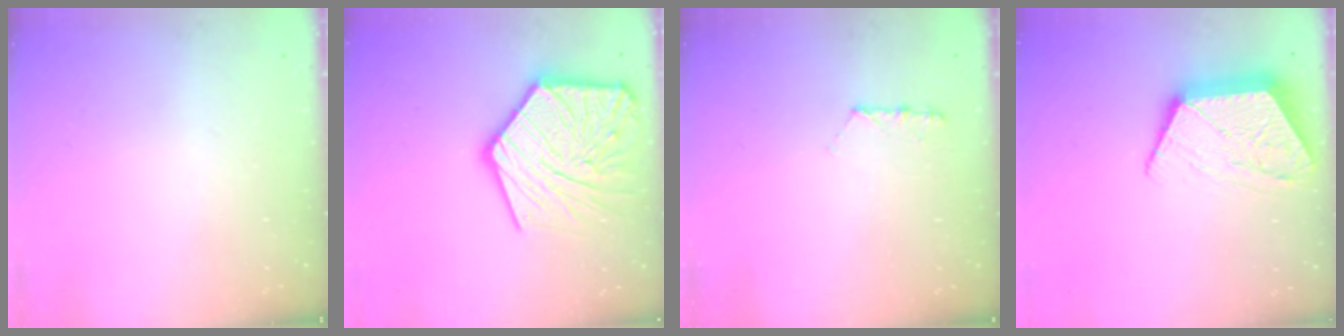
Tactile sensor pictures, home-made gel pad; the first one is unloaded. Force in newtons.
{"total": 22.6, "press": 22.5, "slide": 2.1}
{"total": 6.4, "press": 6.4, "slide": 0.6}
{"total": 13.4, "press": 13.4, "slide": 0.7}